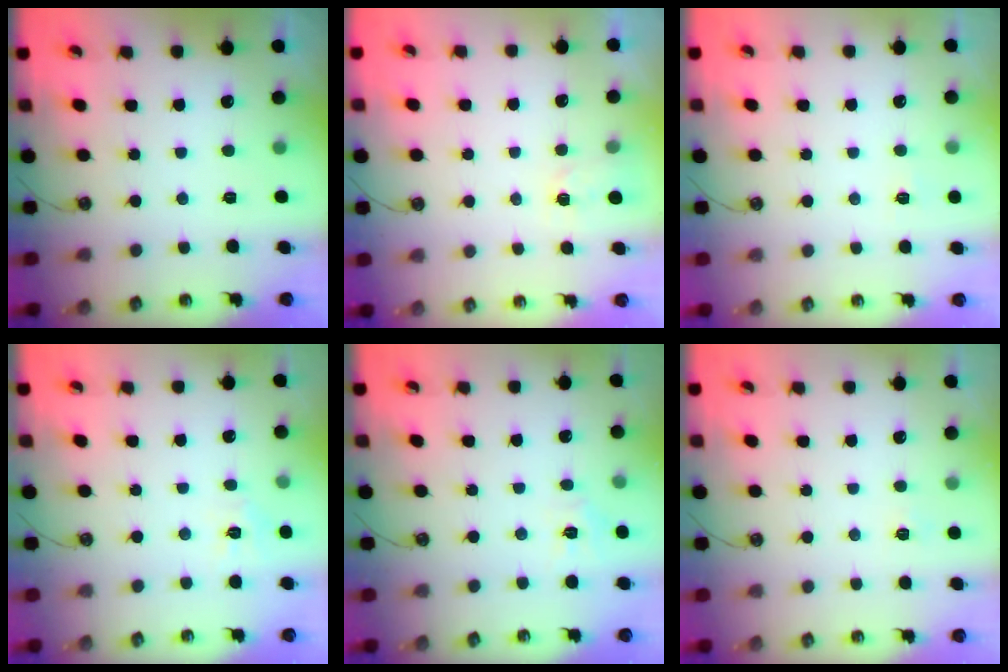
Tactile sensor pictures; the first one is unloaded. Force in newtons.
{"total": 2.7, "press": 2.6, "slide": 0.4}
{"total": 3.4, "press": 3.4, "slide": 0.4}
{"total": 6.2, "press": 6.2, "slide": 0.6}
{"total": 5.3, "press": 5.2, "slide": 0.6}
{"total": 4.5, "press": 4.5, "slide": 0.5}